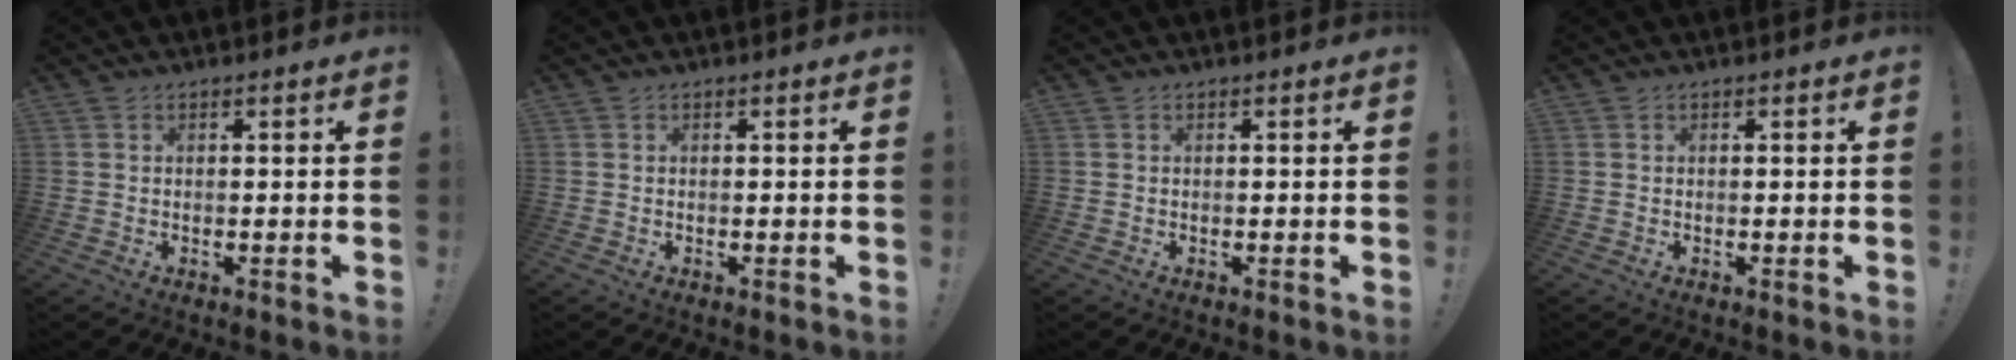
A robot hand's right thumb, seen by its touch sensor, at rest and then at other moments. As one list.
[{"total": 0.0}, {"total": 0.0}, {"total": 0.0}]